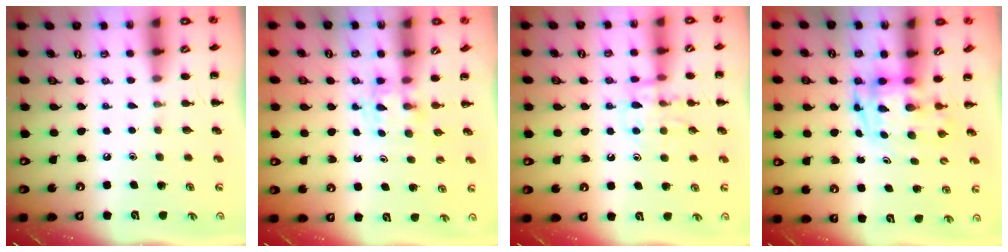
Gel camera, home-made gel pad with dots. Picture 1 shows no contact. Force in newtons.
{"total": 2.8, "press": 2.6, "slide": 1.1}
{"total": 11.5, "press": 11.5, "slide": 1.1}
{"total": 3.4, "press": 3.3, "slide": 0.7}